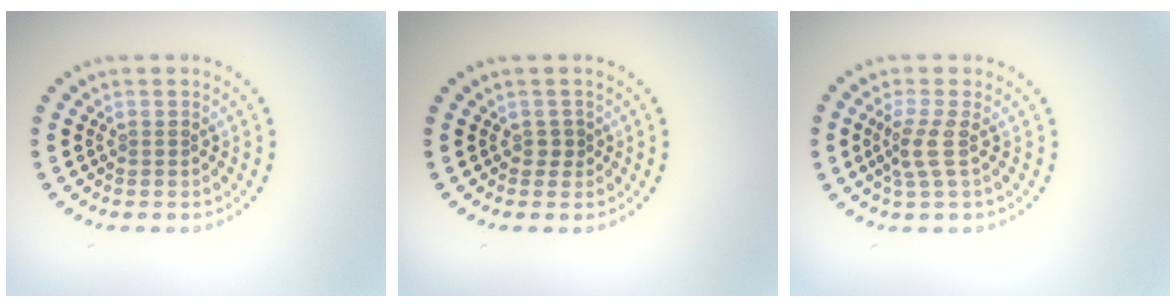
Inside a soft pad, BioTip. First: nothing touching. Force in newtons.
{"total": 0.8, "press": 0.7, "slide": 0.3}
{"total": 2.3, "press": 1.6, "slide": 1.6}